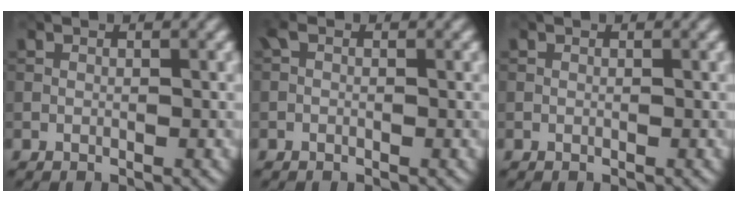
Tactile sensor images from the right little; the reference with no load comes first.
{"total": 0.6, "force": [-0.3, 0.3, 0.5], "torque": [-0.013, 0.002, -0.007]}
{"total": 0.0}